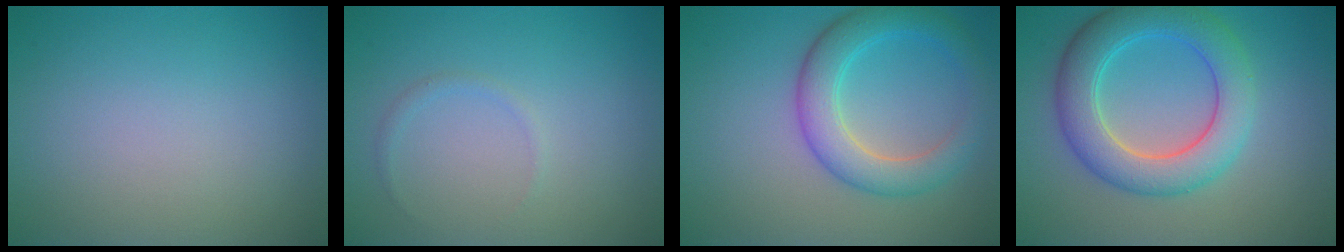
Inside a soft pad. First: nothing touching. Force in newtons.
{"total": 0.7, "press": 0.7, "slide": 0.1}
{"total": 5.0, "press": 4.9, "slide": 0.3}
{"total": 6.5, "press": 6.5, "slide": 0.3}